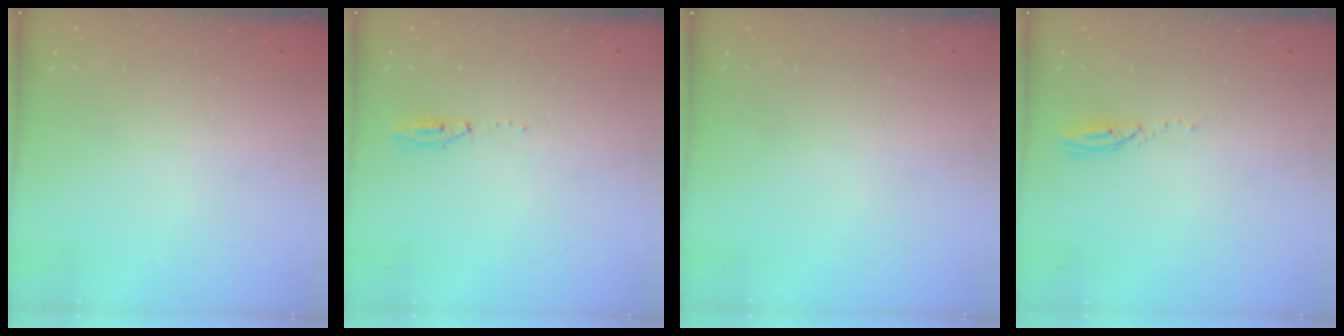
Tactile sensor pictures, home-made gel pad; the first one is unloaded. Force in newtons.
{"total": 5.0, "press": 3.7, "slide": 3.3}
{"total": 0.0}
{"total": 3.2, "press": 3.2, "slide": 0.3}